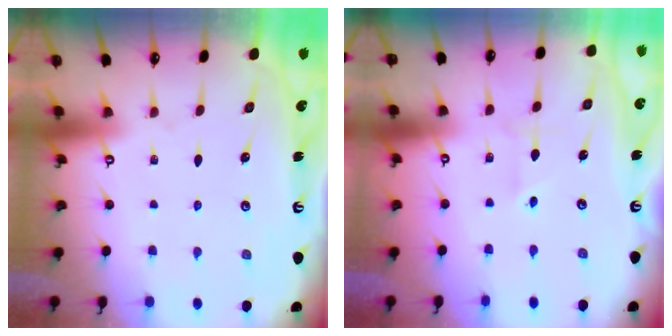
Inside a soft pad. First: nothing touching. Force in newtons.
{"total": 1.8, "press": 1.7, "slide": 0.6}